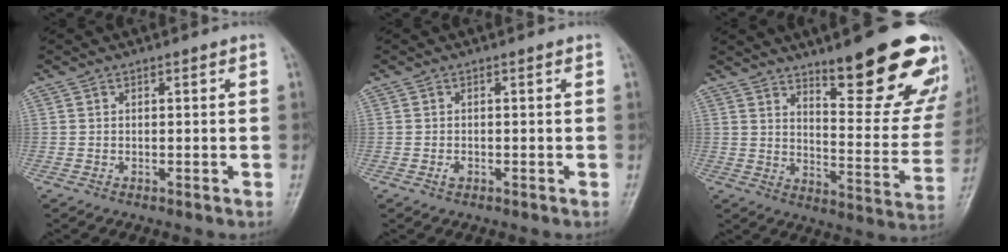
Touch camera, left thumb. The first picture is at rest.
{"total": 1.0, "force": [-0.4, 0.6, 0.6], "torque": [-0.009, 0.000, -0.005]}
{"total": 21.5, "force": [13.9, 5.5, 15.4], "torque": [-0.161, -0.093, 0.197]}